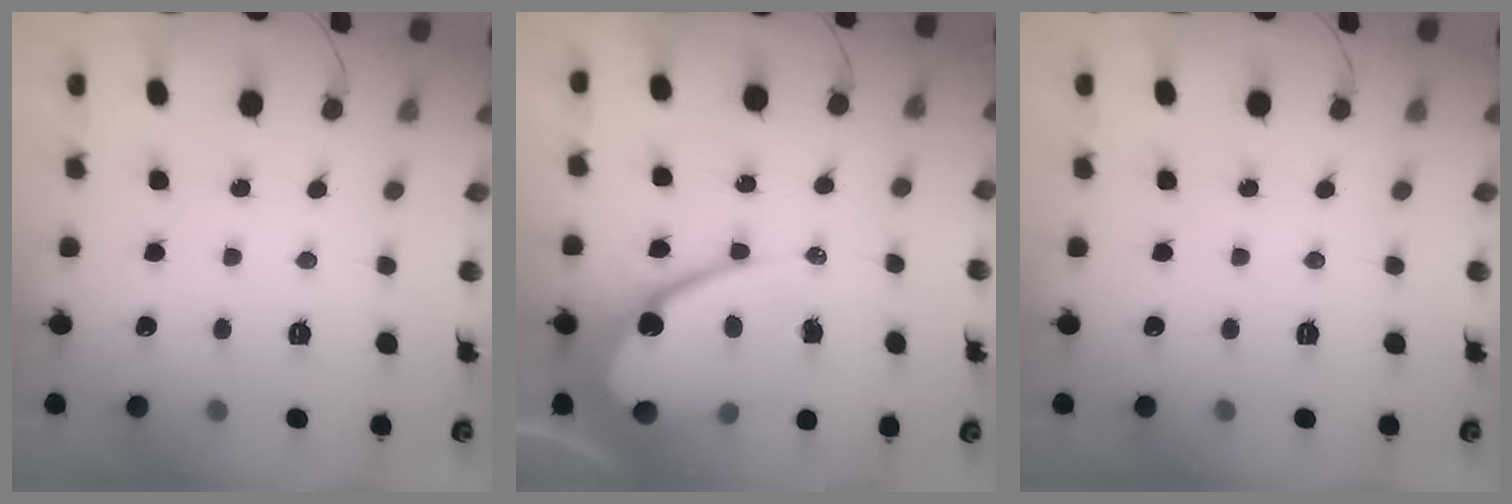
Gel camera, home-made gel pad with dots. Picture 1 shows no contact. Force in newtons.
{"total": 17.2, "press": 17.1, "slide": 1.8}
{"total": 0.0}